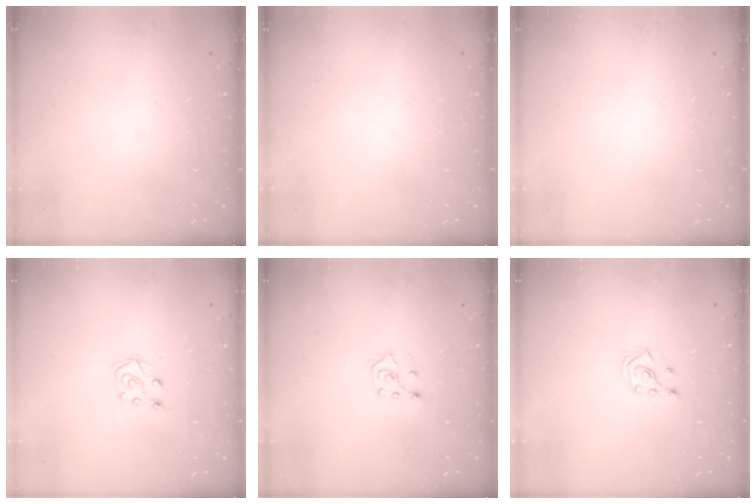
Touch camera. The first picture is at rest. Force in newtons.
{"total": 0.0}
{"total": 0.0}
{"total": 5.7, "press": 5.7, "slide": 0.5}
{"total": 5.0, "press": 4.9, "slide": 0.8}
{"total": 3.0, "press": 2.8, "slide": 1.0}